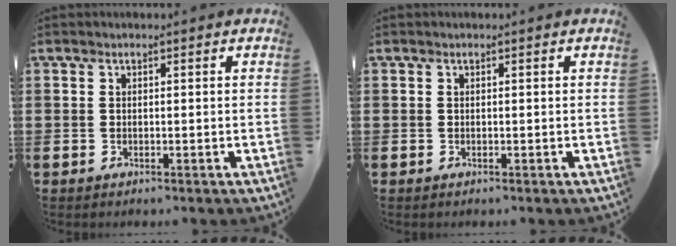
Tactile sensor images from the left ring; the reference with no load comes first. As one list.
[{"total": 0.0}]